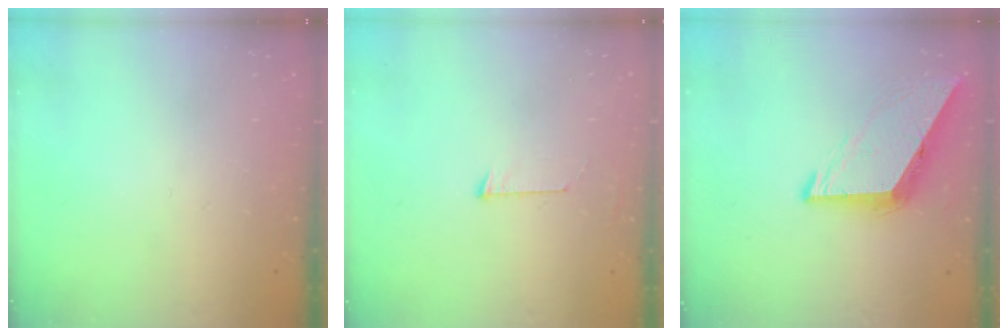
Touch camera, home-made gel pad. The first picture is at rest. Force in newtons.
{"total": 3.3, "press": 3.3, "slide": 0.3}
{"total": 7.9, "press": 7.9, "slide": 0.4}